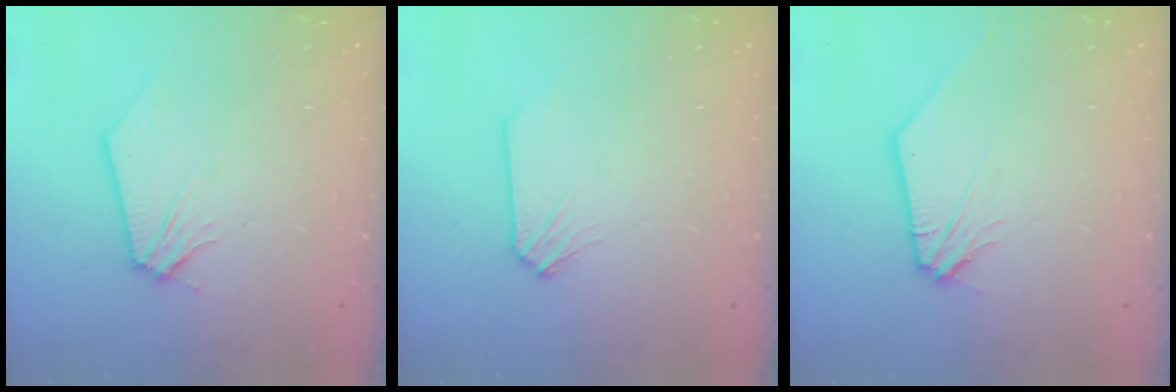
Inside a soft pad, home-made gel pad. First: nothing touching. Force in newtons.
{"total": 0.5, "press": 0.5, "slide": 0.0}
{"total": 1.9, "press": 1.9, "slide": 0.3}